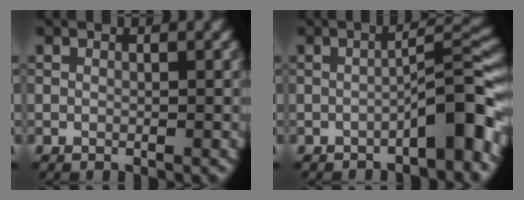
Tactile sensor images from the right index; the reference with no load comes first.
{"total": 5.2, "force": [-2.5, 0.9, 4.4], "torque": [-0.060, 0.026, -0.042]}